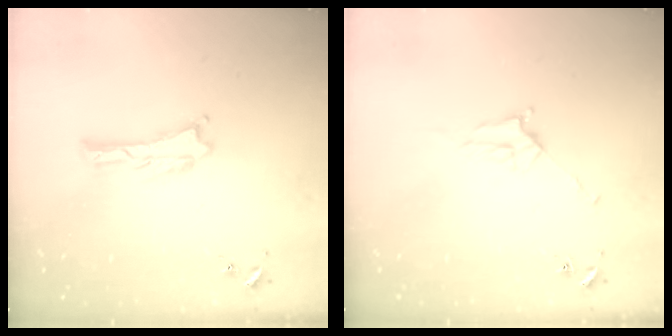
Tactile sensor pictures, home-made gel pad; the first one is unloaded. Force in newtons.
{"total": 3.7, "press": 3.6, "slide": 0.5}